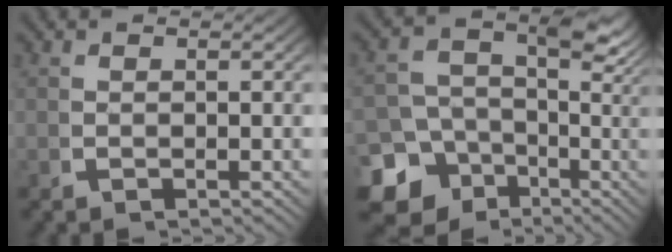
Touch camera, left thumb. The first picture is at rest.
{"total": 14.5, "force": [-4.1, 12.0, 6.9], "torque": [-0.119, -0.052, -0.063]}